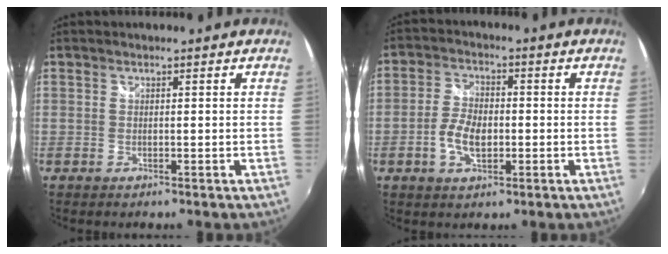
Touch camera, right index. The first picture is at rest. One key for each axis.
{"total": 6.5, "fx": -1.6, "fy": 3.6, "fz": 5.1, "tx": -0.108, "ty": 0.008, "tz": -0.027}